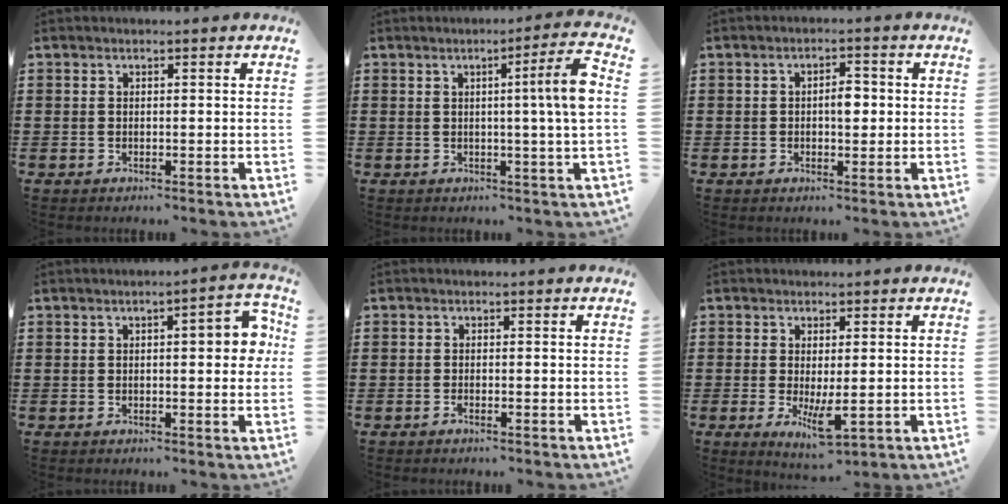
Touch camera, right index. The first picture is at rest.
{"total": 7.0, "force": [0.9, -0.7, 7.0], "torque": [-0.103, -0.015, 0.002]}
{"total": 3.0, "force": [0.0, 1.4, 2.7], "torque": [-0.036, -0.001, -0.005]}
{"total": 5.4, "force": [0.7, 1.6, 5.1], "torque": [-0.072, 0.001, 0.004]}
{"total": 0.7, "force": [-0.6, 0.0, 0.4], "torque": [-0.008, -0.003, -0.011]}
{"total": 5.3, "force": [-0.8, 1.7, 4.9], "torque": [-0.092, -0.014, -0.012]}